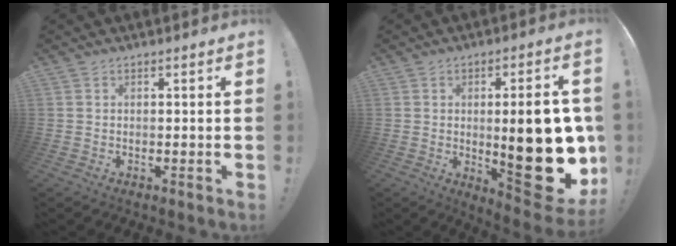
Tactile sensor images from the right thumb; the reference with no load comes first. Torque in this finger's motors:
{"motor_torque": [0.51, 2.65, 2.40, -0.37, 0.16]}